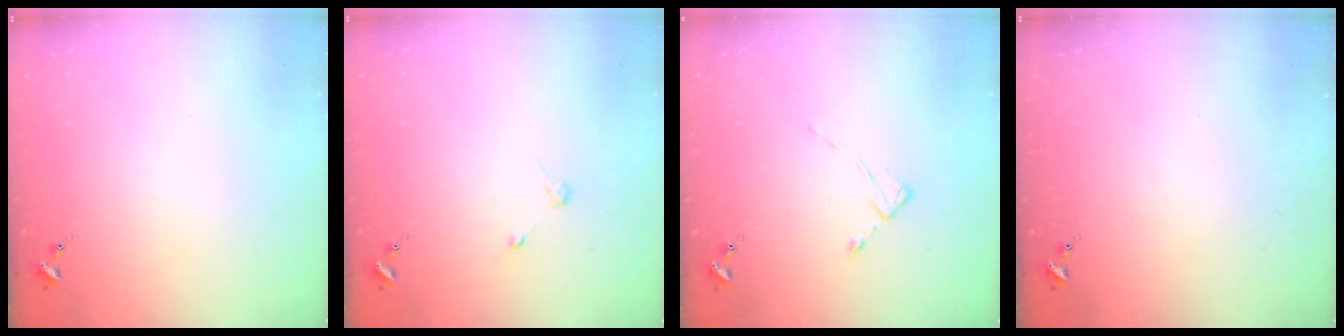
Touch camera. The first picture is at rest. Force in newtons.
{"total": 2.7, "press": 2.7, "slide": 0.3}
{"total": 2.1, "press": 2.0, "slide": 0.4}
{"total": 0.0}